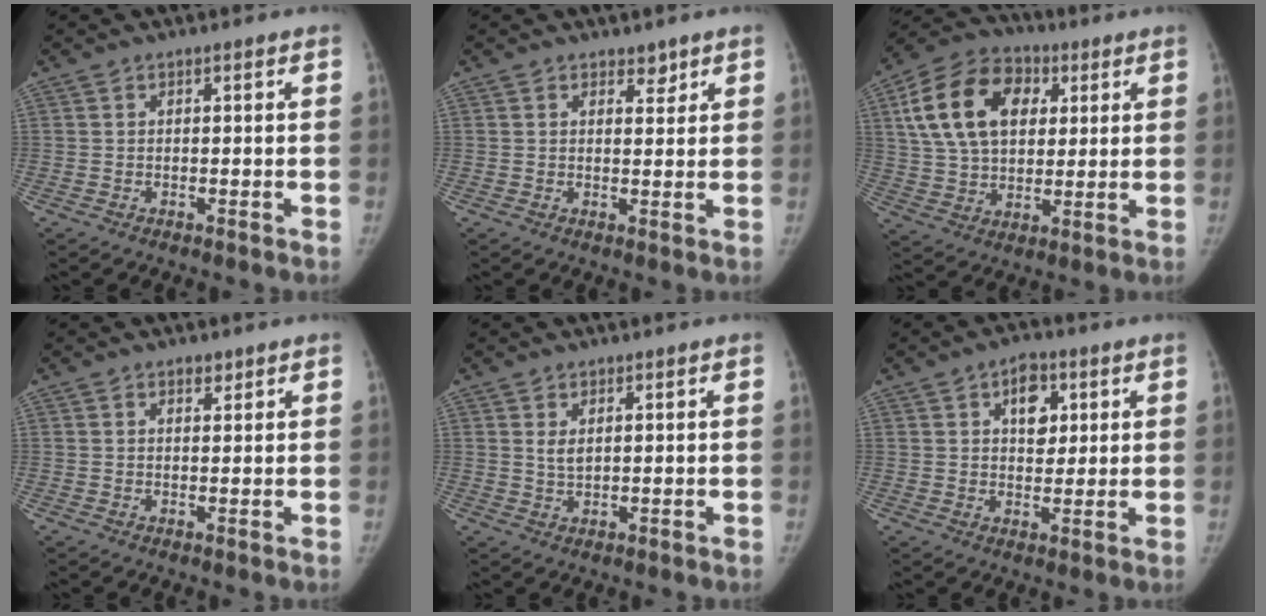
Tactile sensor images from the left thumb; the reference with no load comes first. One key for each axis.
{"total": 2.1, "fx": 1.6, "fy": 1.2, "fz": 0.6, "tx": 0.012, "ty": -0.009, "tz": 0.021}
{"total": 18.8, "fx": 5.8, "fy": 12.8, "fz": 12.4, "tx": -0.213, "ty": 0.004, "tz": 0.100}
{"total": 1.6, "fx": 1.2, "fy": 0.9, "fz": 0.7, "tx": 0.003, "ty": -0.006, "tz": 0.017}
{"total": 2.2, "fx": 0.9, "fy": 1.1, "fz": 1.6, "tx": -0.024, "ty": -0.005, "tz": 0.023}
{"total": 6.8, "fx": 2.7, "fy": 4.5, "fz": 4.4, "tx": -0.034, "ty": -0.009, "tz": 0.037}